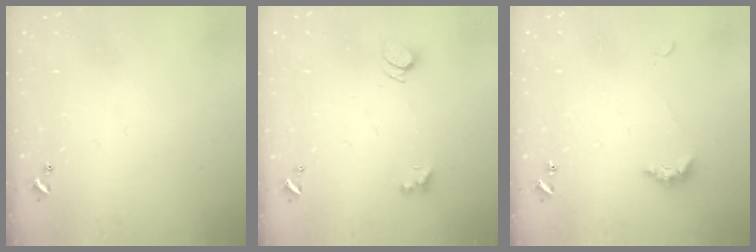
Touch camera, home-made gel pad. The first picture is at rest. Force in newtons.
{"total": 3.6, "press": 3.5, "slide": 0.7}
{"total": 2.7, "press": 2.6, "slide": 0.7}